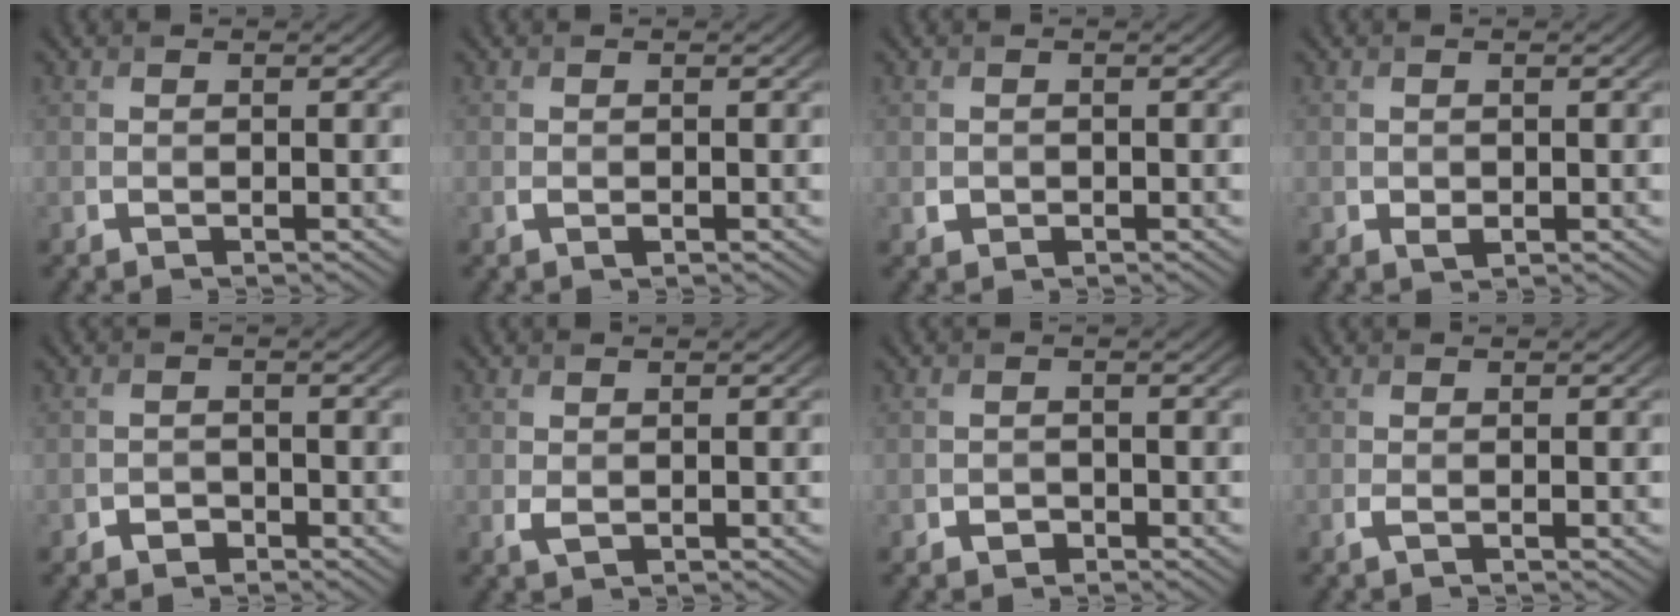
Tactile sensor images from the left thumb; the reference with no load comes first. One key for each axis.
{"total": 0.6, "fx": -0.2, "fy": 0.4, "fz": 0.4, "tx": -0.010, "ty": -0.003, "tz": -0.002}
{"total": 0.9, "fx": -0.2, "fy": 0.8, "fz": 0.3, "tx": -0.004, "ty": -0.008, "tz": -0.003}
{"total": 1.0, "fx": -0.1, "fy": 0.8, "fz": 0.6, "tx": -0.011, "ty": -0.007, "tz": 0.000}
{"total": 1.5, "fx": -1.0, "fy": 1.0, "fz": 0.4, "tx": -0.006, "ty": 0.001, "tz": -0.019}
{"total": 1.1, "fx": 0.0, "fy": 0.7, "fz": 0.9, "tx": -0.023, "ty": -0.003, "tz": 0.003}
{"total": 1.2, "fx": -0.7, "fy": 0.9, "fz": 0.4, "tx": -0.006, "ty": -0.001, "tz": -0.013}
{"total": 0.6, "fx": -0.2, "fy": 0.2, "fz": 0.6, "tx": -0.015, "ty": -0.003, "tz": -0.003}